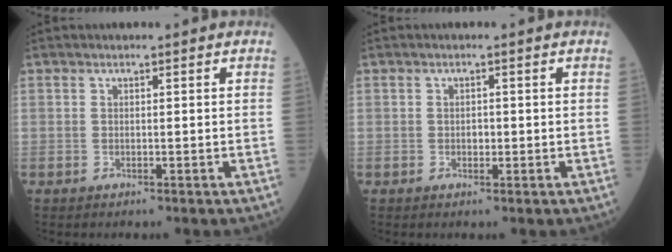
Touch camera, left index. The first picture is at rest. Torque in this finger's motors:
{"motor_torque": [0.47, -0.03, 0.00, 0.01]}